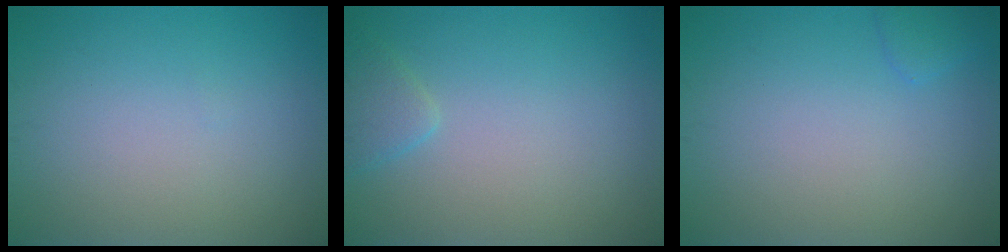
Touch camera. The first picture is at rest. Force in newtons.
{"total": 1.6, "press": 1.6, "slide": 0.1}
{"total": 1.0, "press": 1.0, "slide": 0.1}